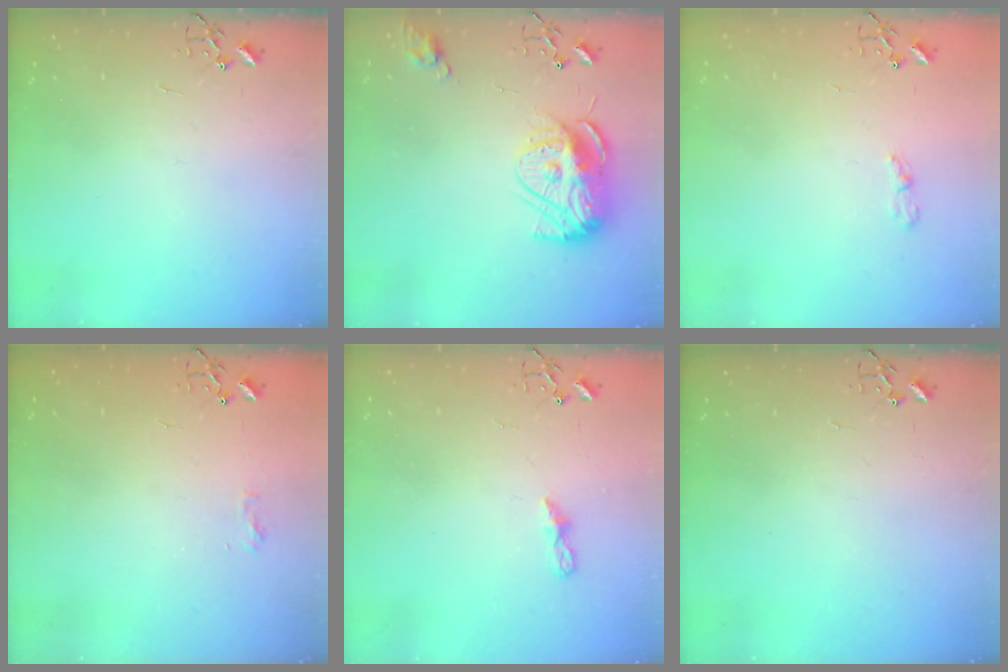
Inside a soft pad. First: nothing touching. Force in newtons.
{"total": 13.5, "press": 13.4, "slide": 1.1}
{"total": 3.3, "press": 3.3, "slide": 0.5}
{"total": 6.0, "press": 6.0, "slide": 0.6}
{"total": 5.3, "press": 5.3, "slide": 0.6}
{"total": 0.0}